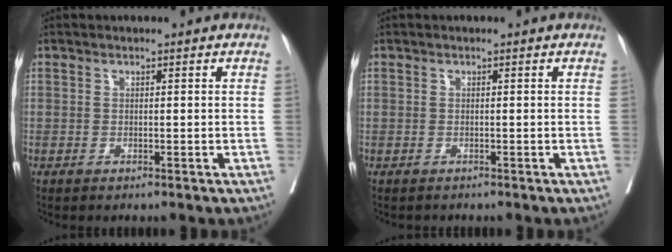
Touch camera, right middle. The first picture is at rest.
{"total": 0.6, "force": [-0.4, 0.4, -0.1], "torque": [-0.007, 0.002, -0.010]}